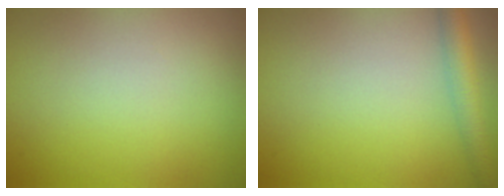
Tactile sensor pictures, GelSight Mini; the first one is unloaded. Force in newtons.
{"total": 2.9, "press": 2.9, "slide": 0.1}